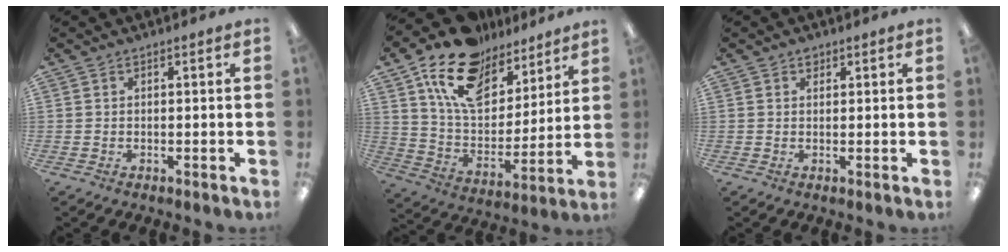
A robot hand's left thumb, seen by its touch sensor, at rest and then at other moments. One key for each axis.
{"total": 18.5, "fx": 12.7, "fy": 10.2, "fz": 8.8, "tx": -0.169, "ty": -0.068, "tz": 0.230}
{"total": 1.5, "fx": 1.0, "fy": 1.0, "fz": 0.3, "tx": 0.010, "ty": -0.005, "tz": 0.016}